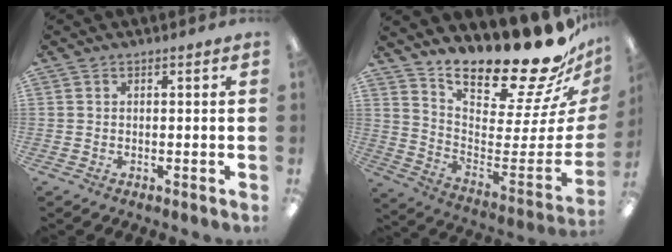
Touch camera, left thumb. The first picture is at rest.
{"total": 22.9, "force": [20.0, 5.2, 9.9], "torque": [-0.120, -0.177, 0.335]}